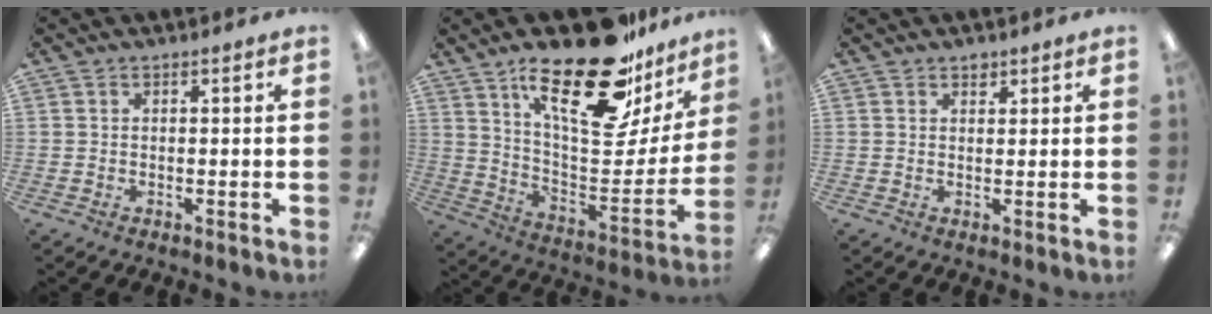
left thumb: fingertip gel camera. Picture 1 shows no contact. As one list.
[{"total": 28.0, "force": [18.5, 10.6, 18.1], "torque": [-0.260, -0.121, 0.311]}, {"total": 1.7, "force": [1.4, 0.9, 0.5], "torque": [0.006, -0.007, 0.023]}]